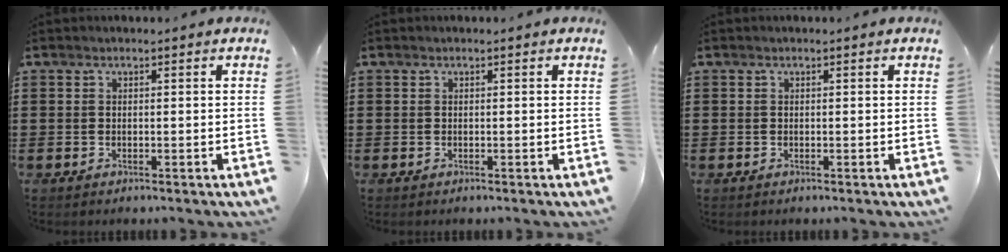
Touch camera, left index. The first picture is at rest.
{"total": 0.0}
{"total": 0.0}